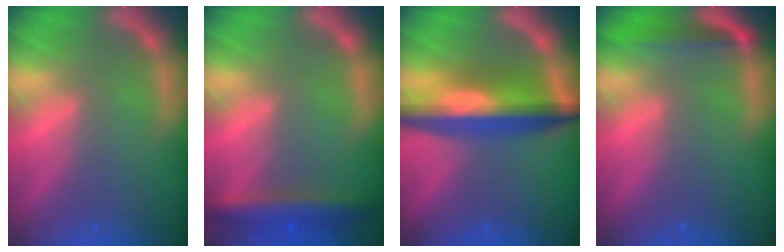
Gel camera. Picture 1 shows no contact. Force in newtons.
{"total": 4.4}
{"total": 8.5}
{"total": 3.0}